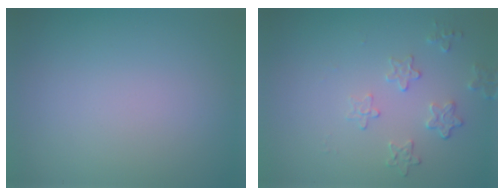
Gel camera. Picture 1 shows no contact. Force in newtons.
{"total": 1.9, "press": 1.3, "slide": 1.4}